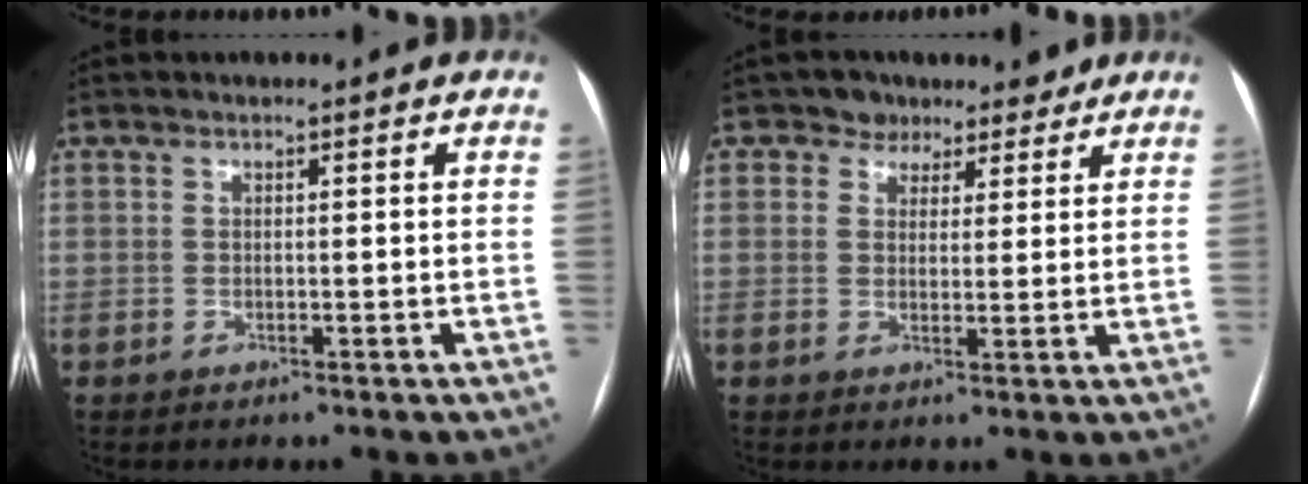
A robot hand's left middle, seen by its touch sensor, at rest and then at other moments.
{"total": 5.5, "force": [4.0, 3.7, 0.1], "torque": [0.002, 0.008, 0.049]}